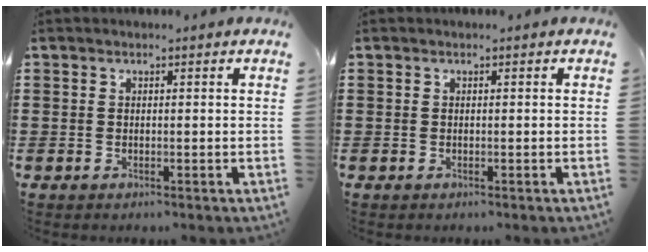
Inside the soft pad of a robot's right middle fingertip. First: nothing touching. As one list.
[{"total": 0.0}]